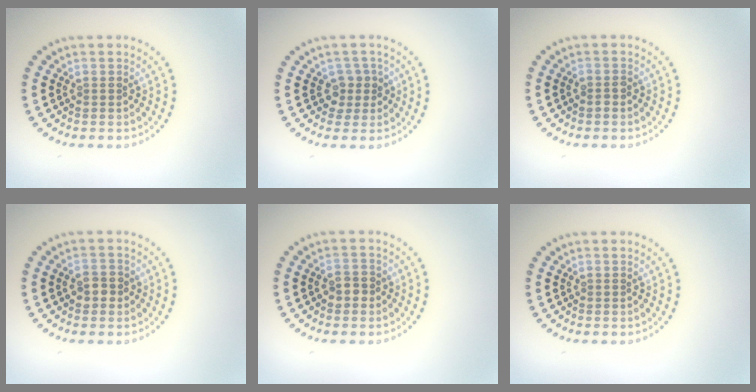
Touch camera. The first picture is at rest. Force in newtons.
{"total": 1.8, "press": 1.4, "slide": 1.1}
{"total": 0.8, "press": 0.7, "slide": 0.3}
{"total": 1.6, "press": 1.6, "slide": 0.2}
{"total": 1.6, "press": 1.6, "slide": 0.3}
{"total": 0.0}